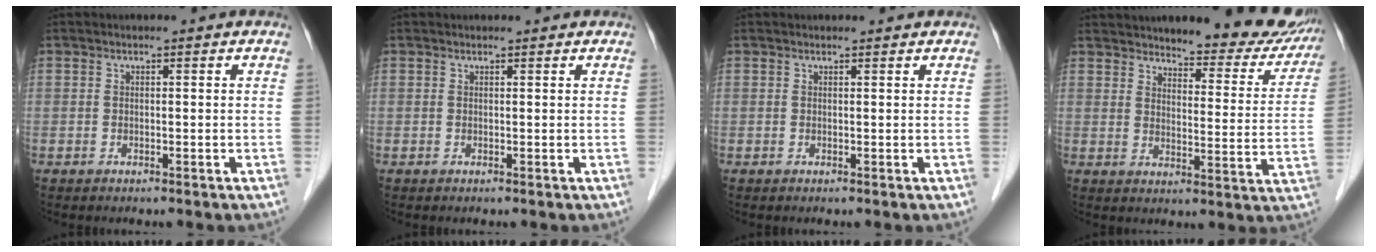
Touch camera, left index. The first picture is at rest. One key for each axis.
{"total": 1.0, "fx": 0.9, "fy": 0.2, "fz": 0.2, "tx": -0.008, "ty": 0.009, "tz": 0.013}
{"total": 1.5, "fx": 1.4, "fy": 0.4, "fz": 0.3, "tx": -0.009, "ty": 0.012, "tz": 0.017}
{"total": 16.2, "fx": 14.6, "fy": 4.3, "fz": 5.4, "tx": -0.037, "ty": -0.026, "tz": 0.170}